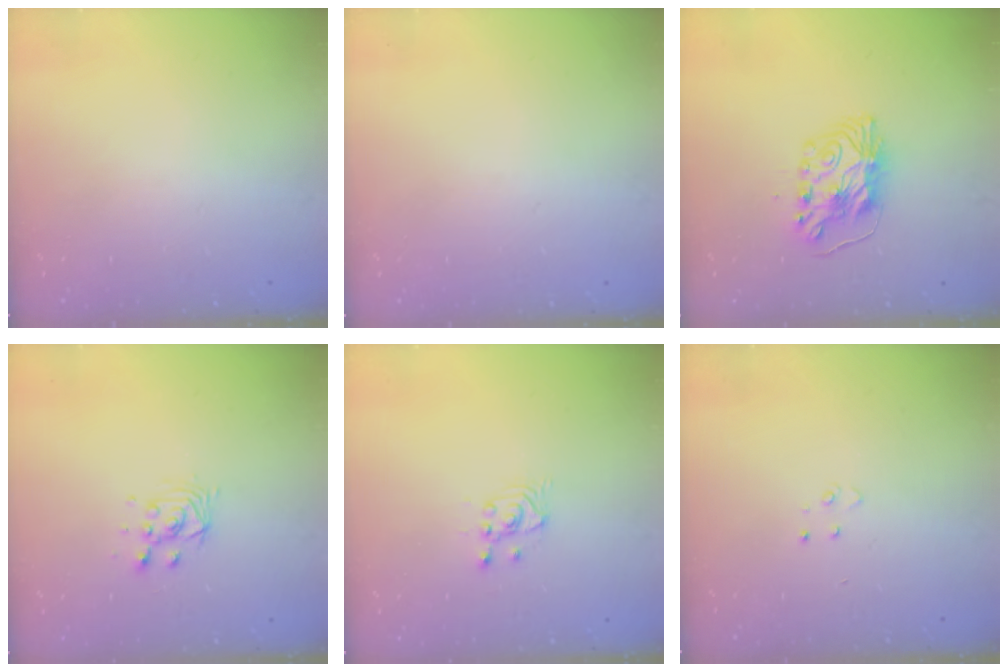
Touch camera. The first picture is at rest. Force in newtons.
{"total": 0.0}
{"total": 7.7, "press": 7.7, "slide": 0.8}
{"total": 5.0, "press": 5.0, "slide": 0.3}
{"total": 2.6, "press": 2.5, "slide": 0.3}
{"total": 3.5, "press": 3.4, "slide": 0.4}